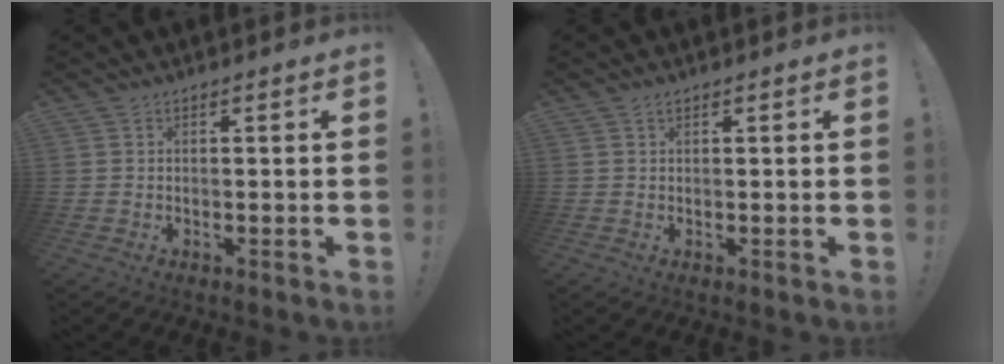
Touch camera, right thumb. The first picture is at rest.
{"total": 0.8, "force": [0.6, 0.3, 0.5], "torque": [-0.001, -0.003, 0.009]}